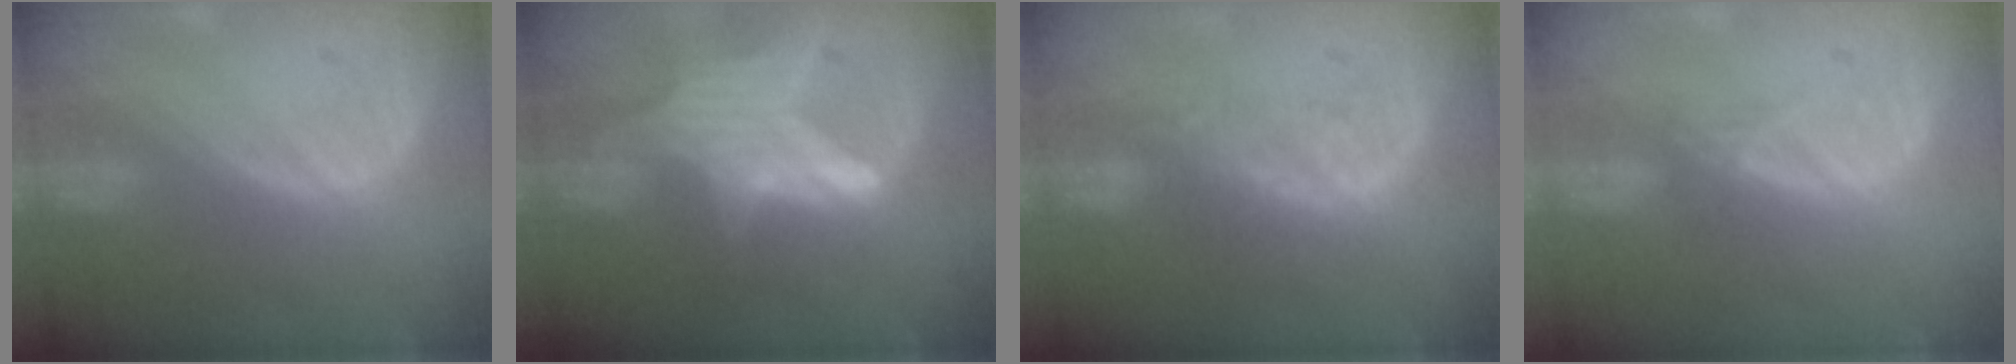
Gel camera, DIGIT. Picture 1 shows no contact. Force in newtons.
{"total": 7.4, "press": 6.9, "slide": 2.6}
{"total": 4.3, "press": 4.0, "slide": 1.6}
{"total": 1.1, "press": 1.1, "slide": 0.2}